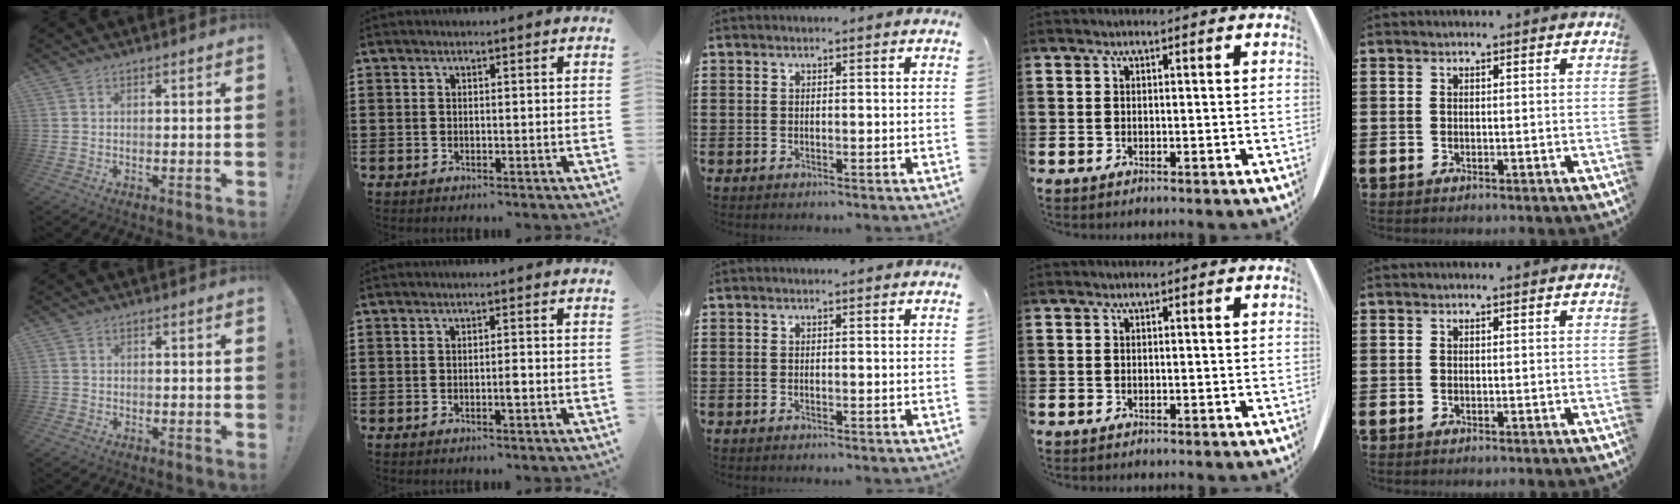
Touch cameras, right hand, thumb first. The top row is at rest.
{"thumb": {"total": 1.0, "force": [-0.6, 0.8, 0.1], "torque": [0.000, 0.003, -0.012]}, "index": {"total": 1.6, "force": [-0.5, 0.3, 1.5], "torque": [-0.028, 0.000, -0.009]}}